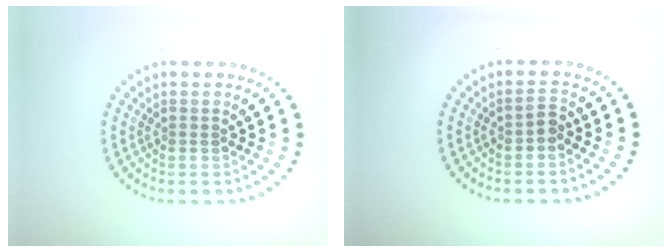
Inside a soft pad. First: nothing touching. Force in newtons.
{"total": 1.1, "press": 1.0, "slide": 0.4}